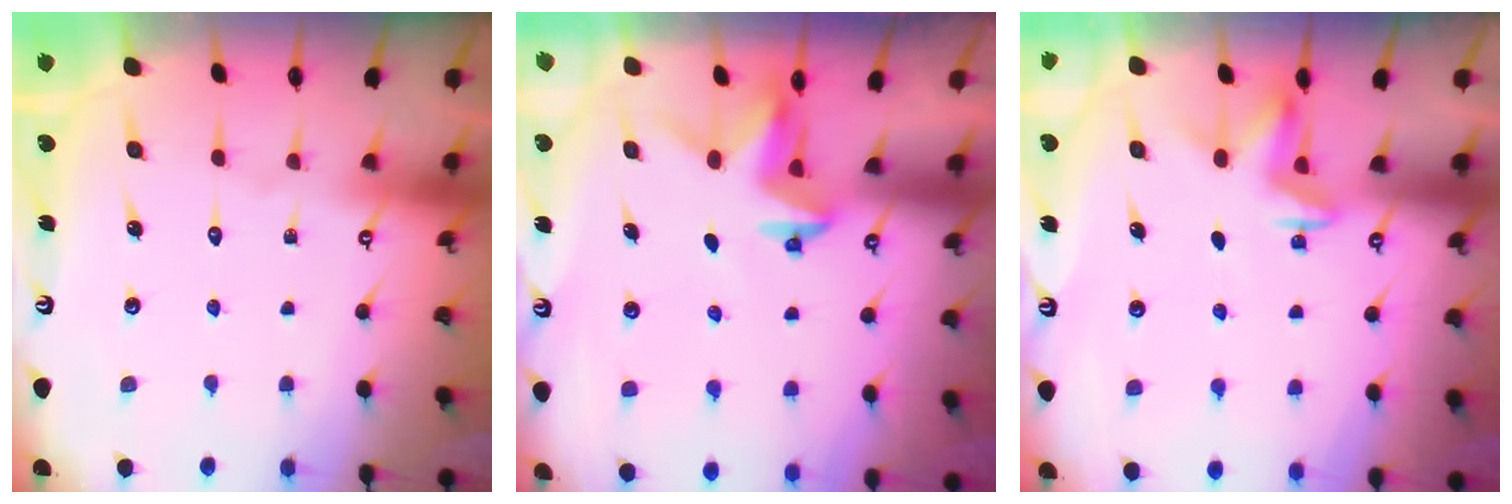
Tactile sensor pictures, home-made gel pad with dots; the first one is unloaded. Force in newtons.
{"total": 2.9, "press": 2.9, "slide": 0.1}
{"total": 3.7, "press": 3.6, "slide": 0.9}